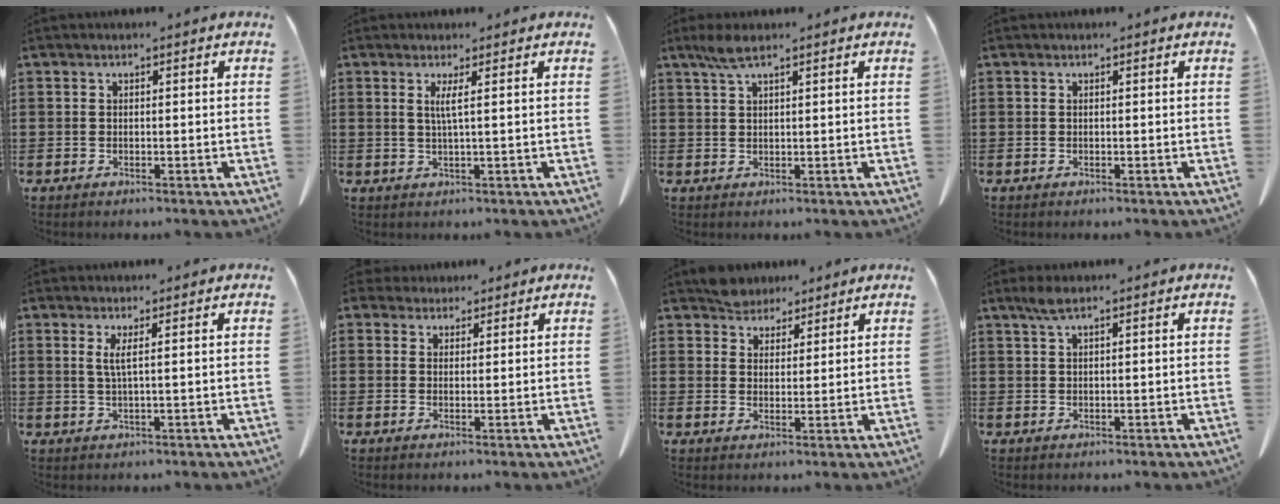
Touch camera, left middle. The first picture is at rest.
{"total": 2.2, "force": [0.7, -0.5, 2.1], "torque": [-0.043, -0.006, 0.010]}
{"total": 3.0, "force": [1.8, 0.6, 2.3], "torque": [-0.057, 0.000, 0.031]}
{"total": 0.0}
{"total": 2.0, "force": [0.7, -0.4, 1.9], "torque": [-0.040, -0.006, 0.011]}
{"total": 2.0, "force": [1.8, 1.0, 0.1], "torque": [0.001, 0.004, 0.034]}
{"total": 3.9, "force": [3.6, 1.5, 0.0], "torque": [-0.013, 0.000, 0.072]}
{"total": 2.2, "force": [1.3, 0.4, 1.7], "torque": [-0.037, 0.004, 0.023]}